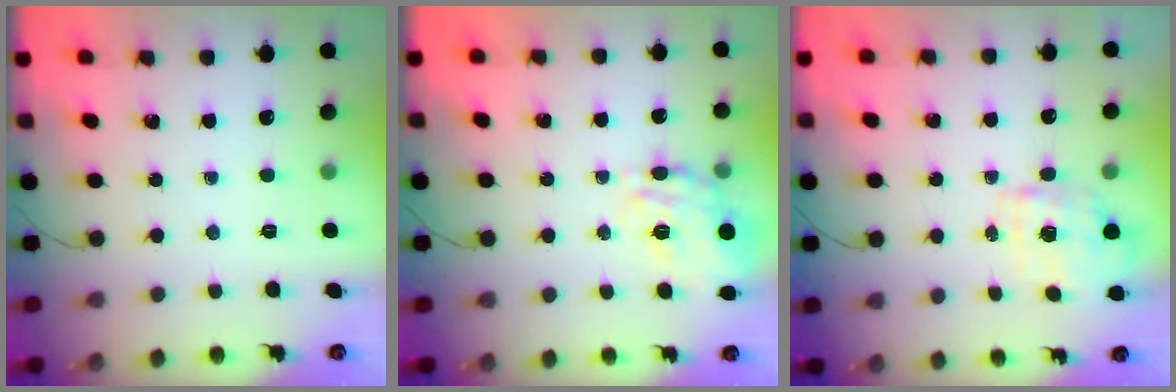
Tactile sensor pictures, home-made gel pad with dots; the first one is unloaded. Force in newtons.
{"total": 18.9, "press": 18.8, "slide": 2.2}
{"total": 1.7, "press": 1.6, "slide": 0.6}